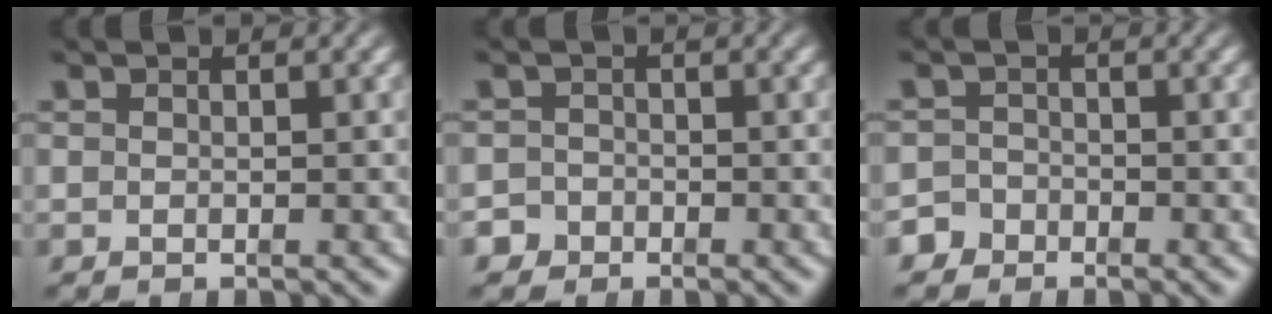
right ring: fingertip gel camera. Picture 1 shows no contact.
{"total": 2.7, "force": [-1.9, 2.0, -0.2], "torque": [-0.001, -0.017, -0.030]}
{"total": 3.0, "force": [-2.3, 1.8, -0.1], "torque": [0.001, -0.015, -0.039]}